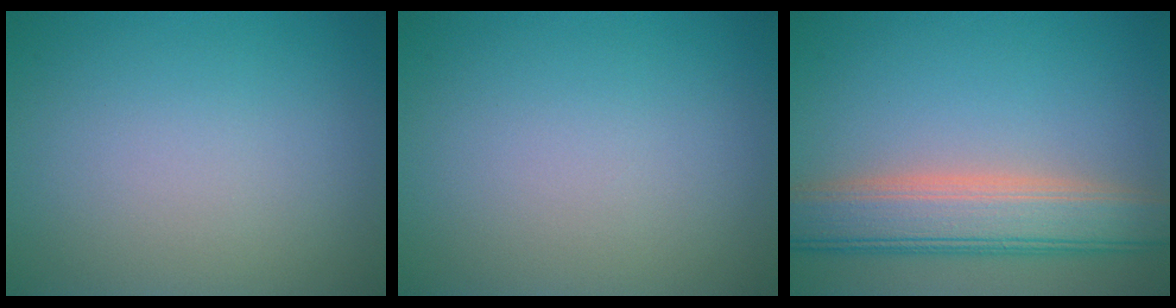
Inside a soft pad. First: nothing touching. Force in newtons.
{"total": 0.0}
{"total": 6.9, "press": 6.9, "slide": 0.8}